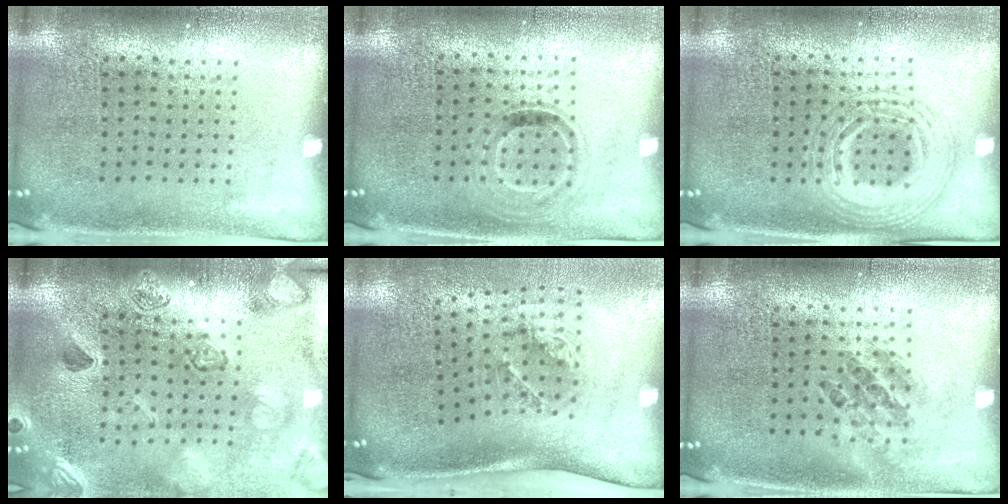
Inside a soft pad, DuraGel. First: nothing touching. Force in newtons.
{"total": 0.9, "press": 0.8, "slide": 0.3}
{"total": 2.6, "press": 2.6, "slide": 0.3}
{"total": 2.3, "press": 2.3, "slide": 0.2}
{"total": 1.9, "press": 1.2, "slide": 1.5}
{"total": 1.0, "press": 0.8, "slide": 0.6}